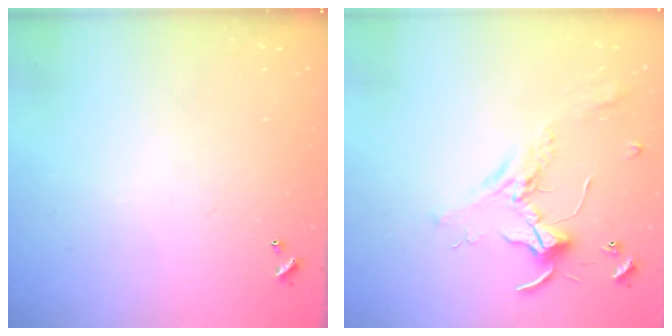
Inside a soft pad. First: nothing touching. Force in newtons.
{"total": 2.3, "press": 2.3, "slide": 0.5}